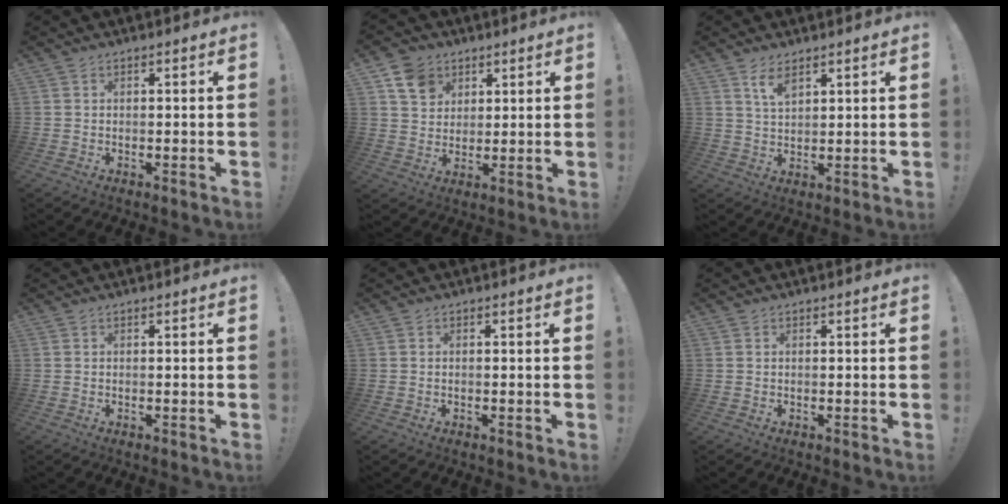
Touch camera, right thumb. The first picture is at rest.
{"total": 9.8, "force": [5.1, 7.7, 3.1], "torque": [-0.040, -0.026, 0.102]}
{"total": 5.1, "force": [3.2, 2.0, 3.3], "torque": [-0.067, -0.012, 0.058]}
{"total": 0.0}
{"total": 0.0}
{"total": 0.0}